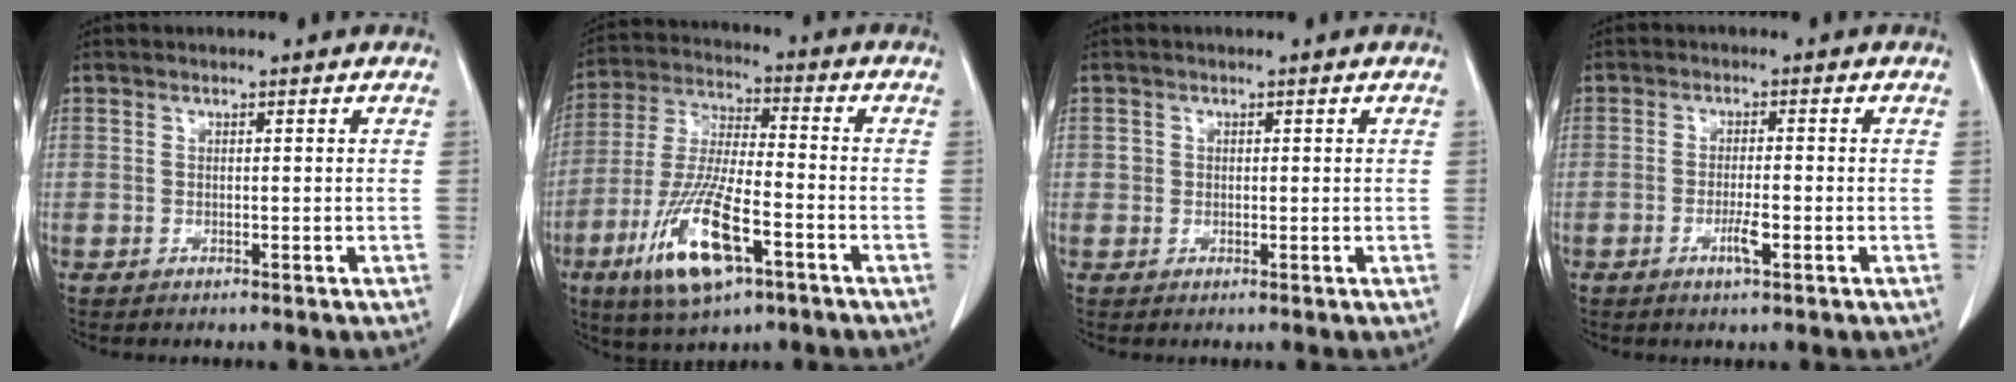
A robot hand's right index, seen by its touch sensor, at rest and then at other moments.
{"total": 14.7, "force": [-6.7, 3.4, 12.6], "torque": [-0.266, -0.022, -0.117]}
{"total": 1.2, "force": [0.1, 1.2, 0.2], "torque": [0.001, 0.005, 0.002]}
{"total": 3.1, "force": [-1.3, 0.4, 2.8], "torque": [-0.051, -0.001, -0.023]}